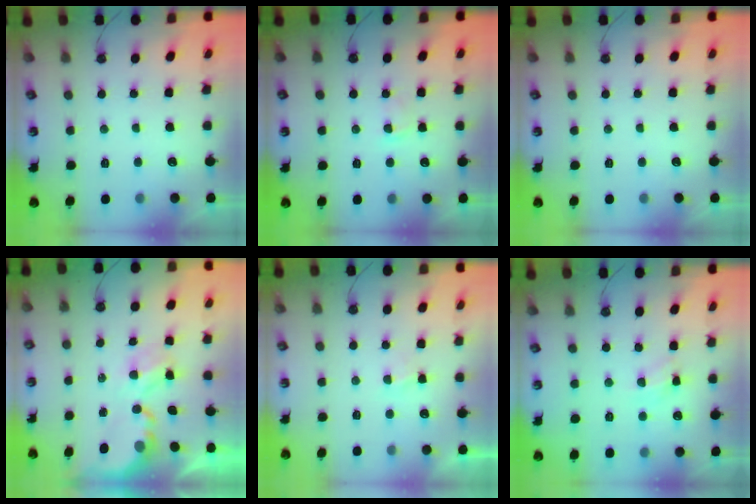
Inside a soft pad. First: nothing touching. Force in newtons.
{"total": 1.5, "press": 1.4, "slide": 0.3}
{"total": 0.0}
{"total": 4.6, "press": 4.6, "slide": 0.4}
{"total": 2.3, "press": 2.3, "slide": 0.4}
{"total": 7.7, "press": 7.6, "slide": 0.6}